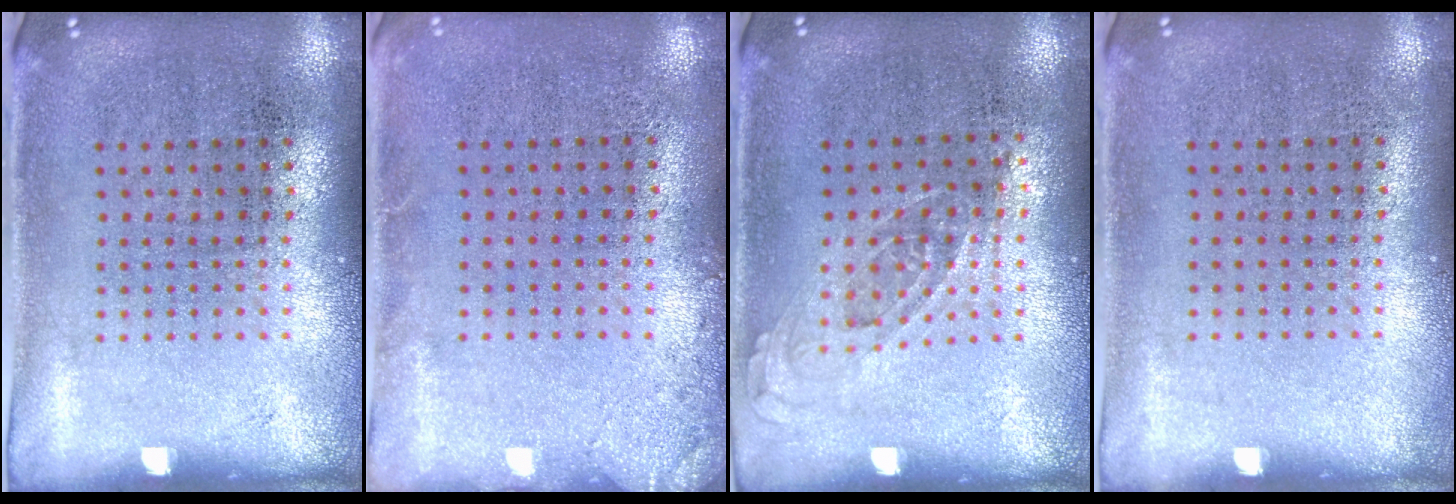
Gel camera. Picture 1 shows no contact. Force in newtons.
{"total": 1.3, "press": 1.3, "slide": 0.2}
{"total": 0.7, "press": 0.7, "slide": 0.3}
{"total": 0.0}